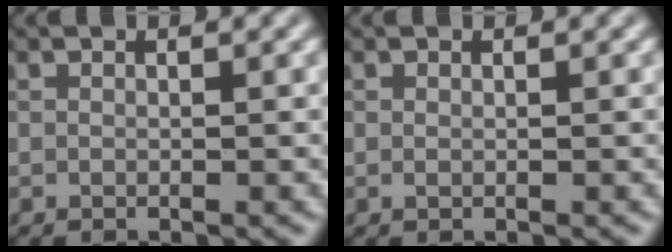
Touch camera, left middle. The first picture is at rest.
{"total": 0.0}